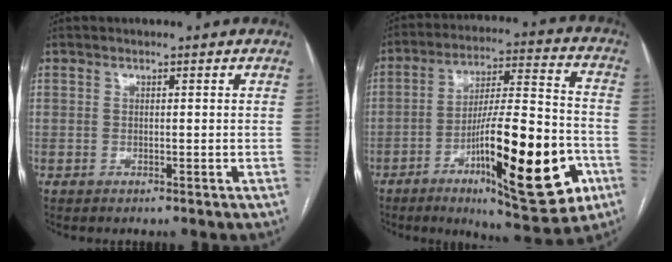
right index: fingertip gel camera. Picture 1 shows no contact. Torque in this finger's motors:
{"motor_torque": [2.14, 0.00, 0.49, 0.11]}